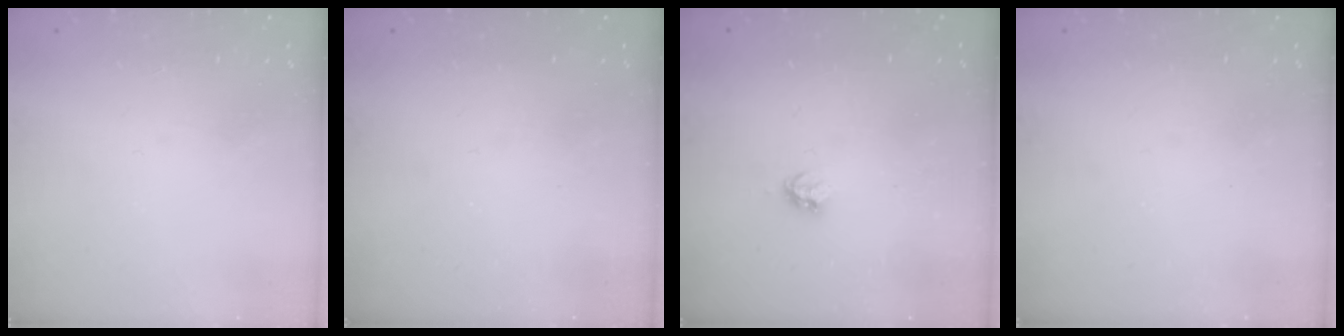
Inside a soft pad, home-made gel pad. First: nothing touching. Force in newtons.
{"total": 0.0}
{"total": 3.1, "press": 3.0, "slide": 0.5}
{"total": 0.6, "press": 0.4, "slide": 0.4}